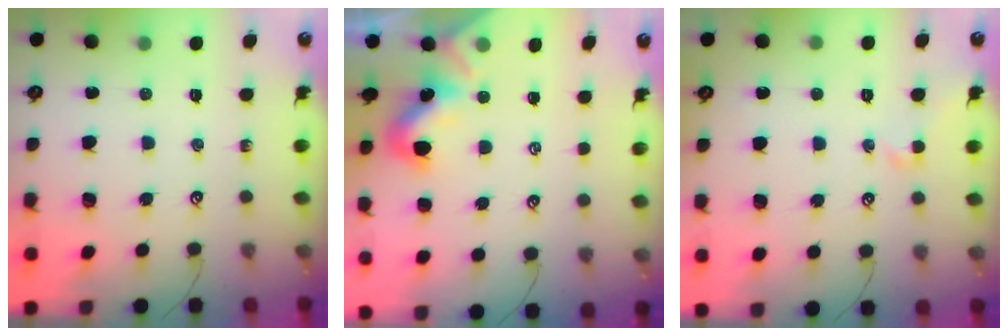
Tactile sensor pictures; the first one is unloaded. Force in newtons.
{"total": 1.8, "press": 1.8, "slide": 0.5}
{"total": 1.0, "press": 0.9, "slide": 0.4}